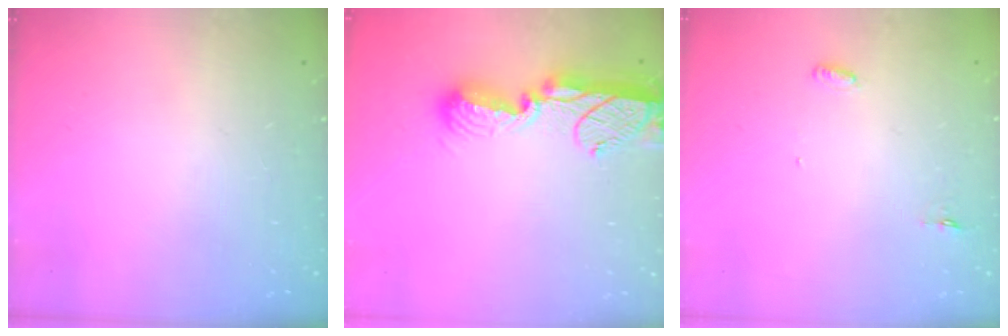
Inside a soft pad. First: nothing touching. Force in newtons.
{"total": 11.4, "press": 11.3, "slide": 1.5}
{"total": 3.0, "press": 2.8, "slide": 0.9}